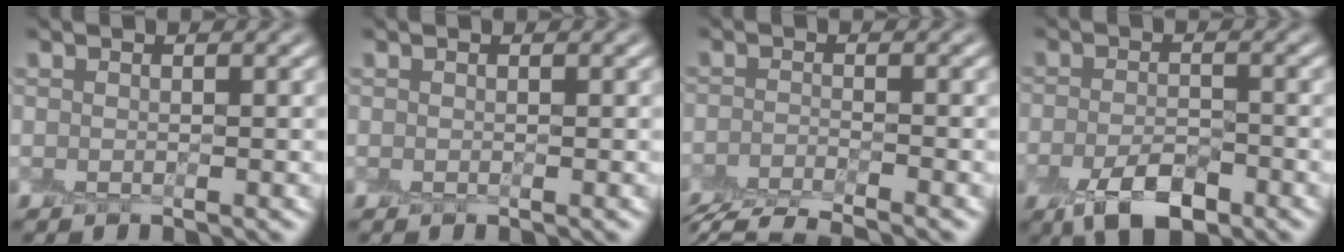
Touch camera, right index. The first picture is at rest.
{"total": 0.0}
{"total": 3.8, "force": [-3.5, 0.4, 1.5], "torque": [-0.033, -0.017, -0.062]}
{"total": 4.1, "force": [-2.1, 1.9, 3.0], "torque": [-0.052, 0.000, -0.039]}